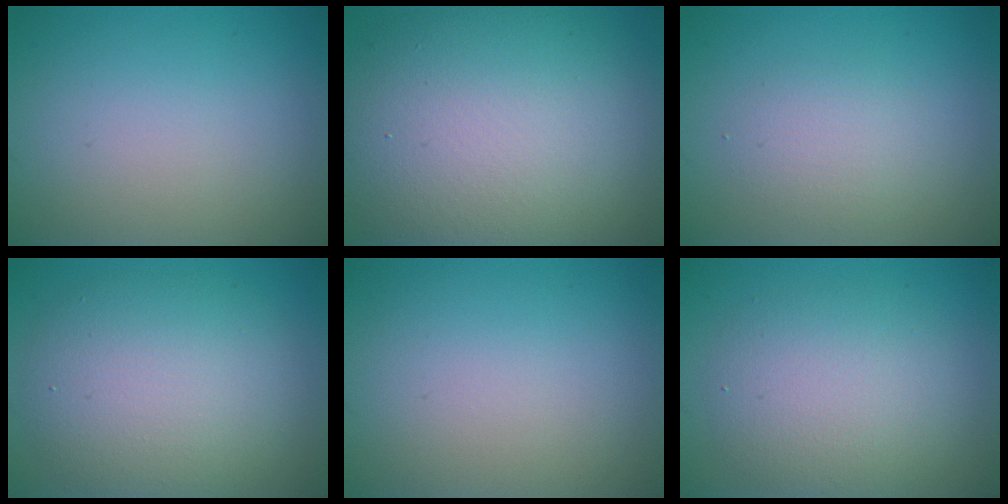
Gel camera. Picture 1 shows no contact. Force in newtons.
{"total": 13.9, "press": 13.9, "slide": 0.7}
{"total": 2.0, "press": 2.0, "slide": 0.2}
{"total": 7.4, "press": 7.4, "slide": 0.3}
{"total": 0.0}
{"total": 5.1, "press": 5.1, "slide": 0.2}